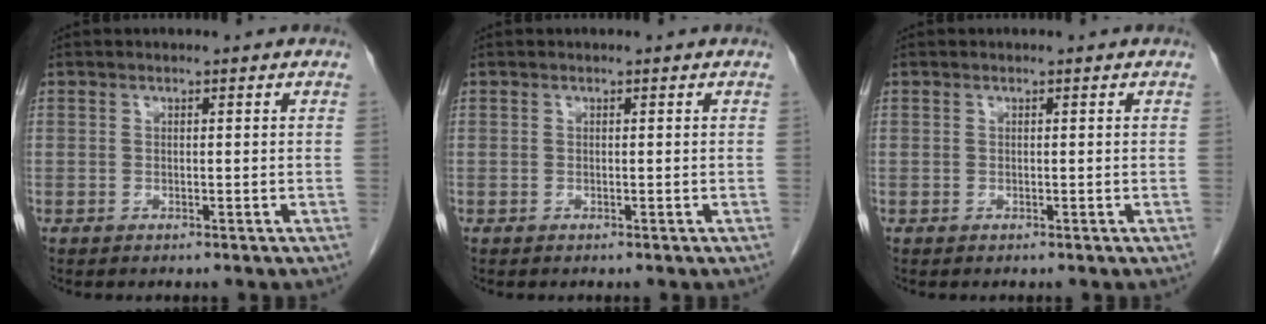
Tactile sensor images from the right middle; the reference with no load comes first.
{"total": 0.0}
{"total": 0.0}